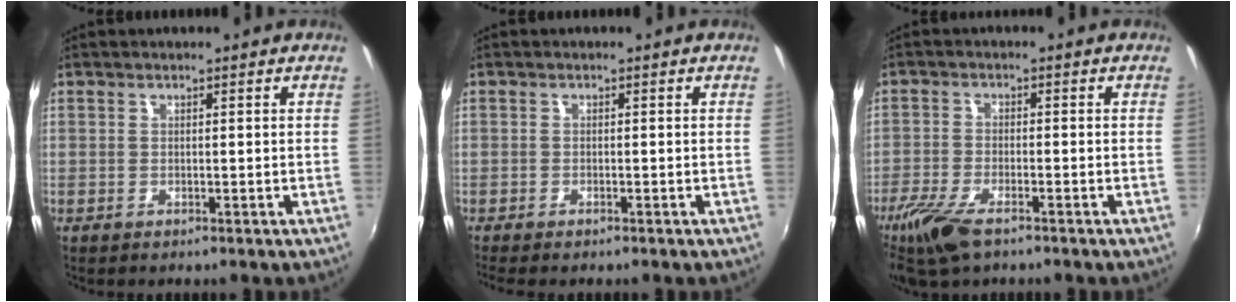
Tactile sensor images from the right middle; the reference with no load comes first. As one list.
[{"total": 2.0, "force": [-1.7, 0.4, 1.0], "torque": [-0.025, -0.010, -0.029]}, {"total": 8.9, "force": [-6.1, 2.9, 5.8], "torque": [-0.148, -0.027, -0.121]}]